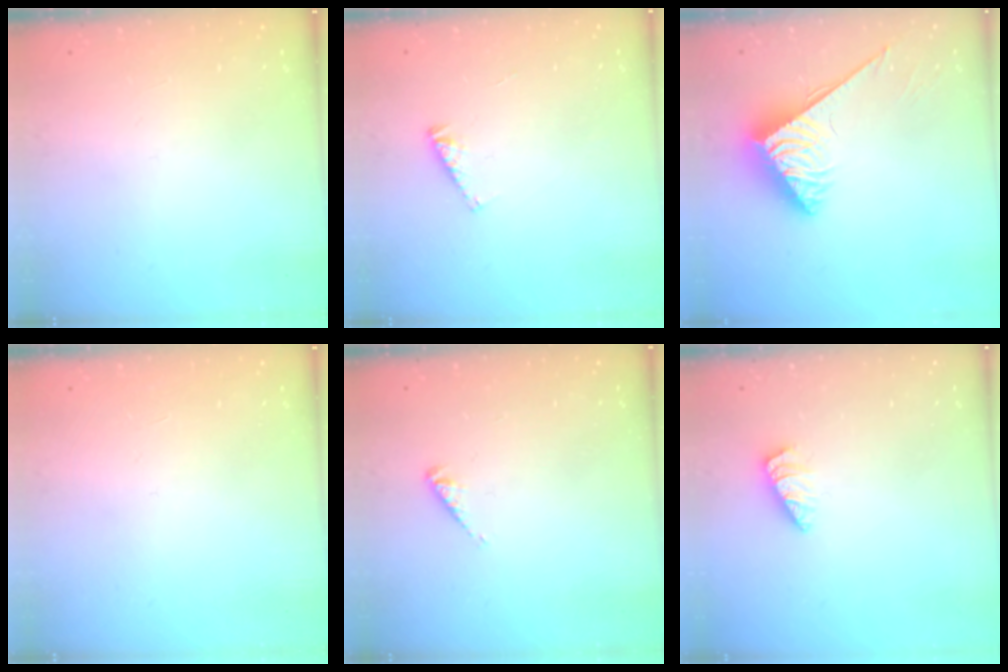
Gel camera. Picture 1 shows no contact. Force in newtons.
{"total": 3.2, "press": 3.2, "slide": 0.4}
{"total": 3.8, "press": 3.8, "slide": 0.4}
{"total": 0.0}
{"total": 2.5, "press": 2.4, "slide": 0.5}
{"total": 1.5, "press": 1.5, "slide": 0.3}